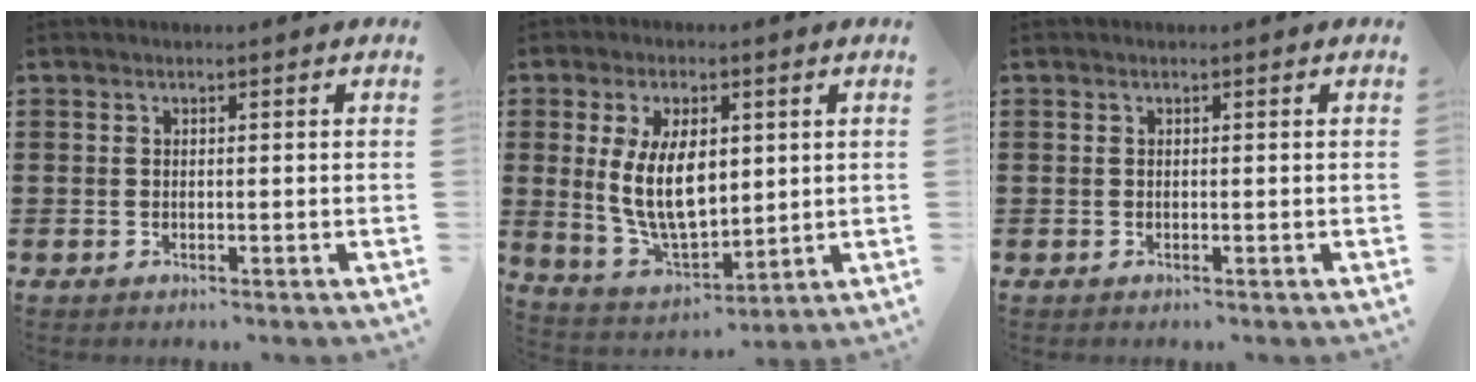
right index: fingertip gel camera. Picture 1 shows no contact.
{"total": 10.6, "force": [1.6, 5.6, 8.8], "torque": [-0.183, 0.004, 0.027]}
{"total": 0.0}